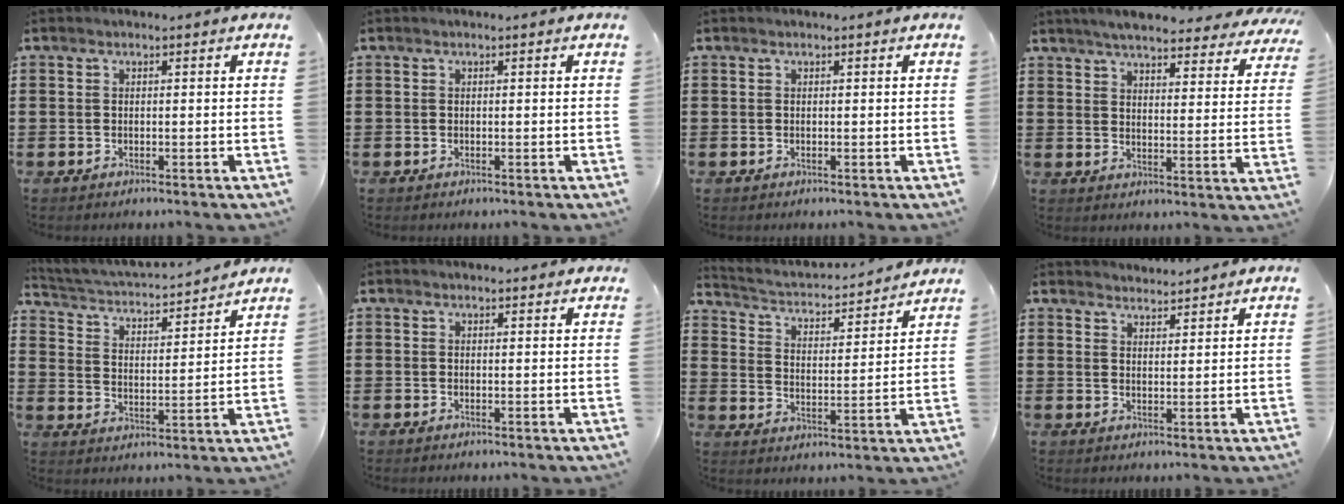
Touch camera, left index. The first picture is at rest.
{"total": 0.0}
{"total": 0.0}
{"total": 5.3, "force": [5.1, 0.2, 1.7], "torque": [-0.054, -0.025, 0.088]}
{"total": 2.9, "force": [2.9, 0.2, 0.6], "torque": [-0.032, -0.028, 0.039]}
{"total": 1.0, "force": [0.9, 0.4, 0.2], "torque": [-0.005, 0.002, 0.017]}
{"total": 2.4, "force": [2.2, 0.5, 0.5], "torque": [-0.029, -0.029, 0.027]}
{"total": 1.9, "force": [1.9, 0.0, -0.1], "torque": [-0.002, -0.001, 0.038]}